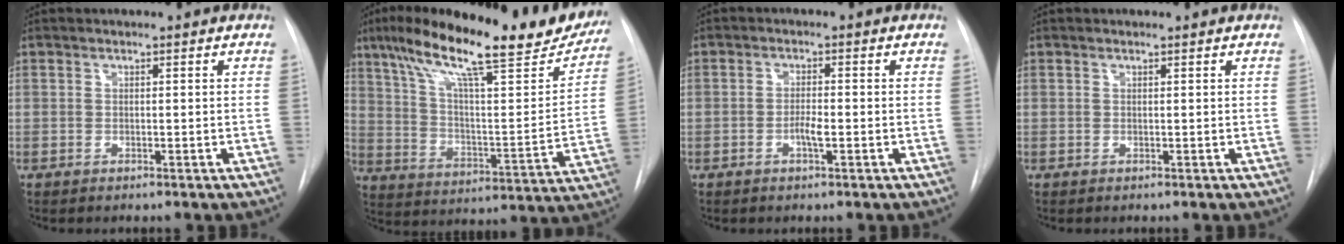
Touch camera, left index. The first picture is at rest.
{"total": 27.7, "force": [21.2, 4.7, 17.1], "torque": [-0.274, 0.006, 0.302]}
{"total": 2.4, "force": [-0.9, 0.4, 2.2], "torque": [-0.039, 0.001, -0.017]}
{"total": 0.0}